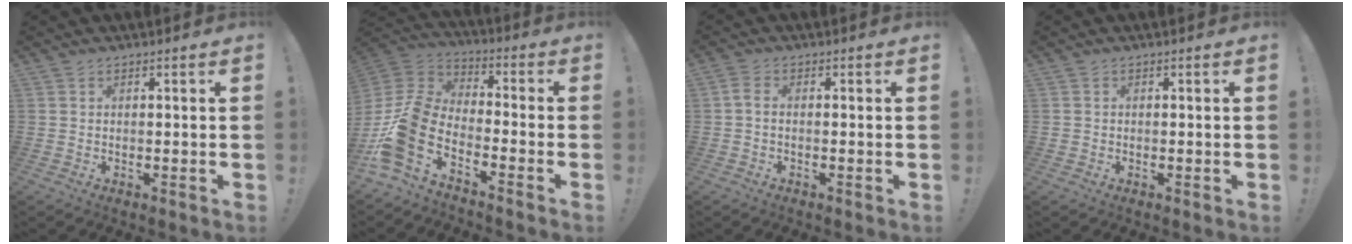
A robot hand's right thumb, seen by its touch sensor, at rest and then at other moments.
{"total": 13.3, "force": [-7.3, 7.8, 8.0], "torque": [-0.177, 0.030, -0.122]}
{"total": 2.2, "force": [-0.1, 0.8, 2.0], "torque": [-0.041, 0.005, -0.001]}
{"total": 0.8, "force": [-0.1, 0.8, 0.0], "torque": [-0.009, 0.007, 0.000]}